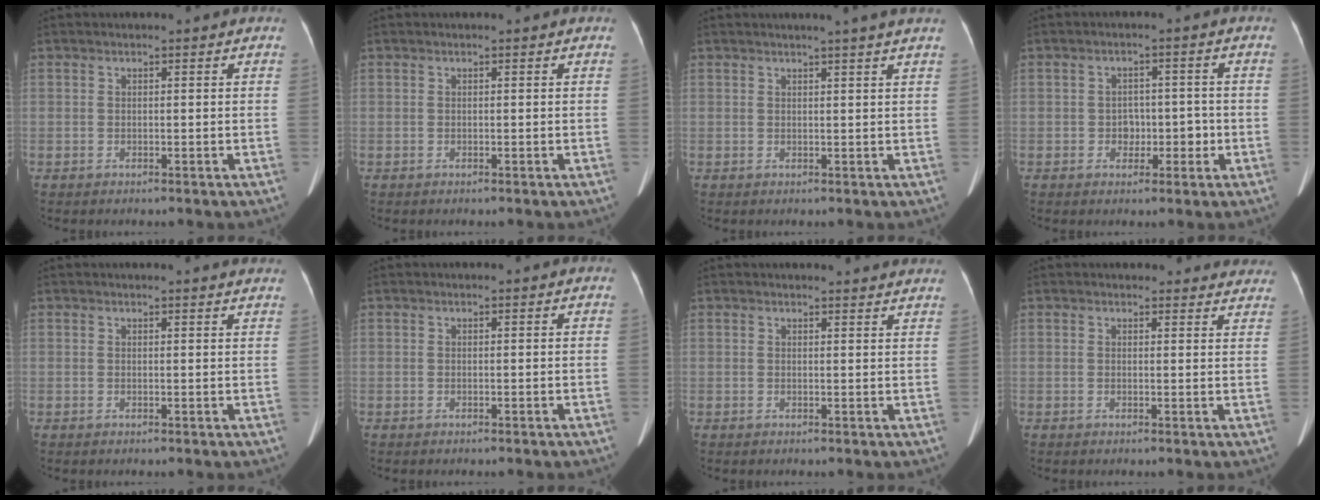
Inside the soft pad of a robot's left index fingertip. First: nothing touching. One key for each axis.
{"total": 0.0}
{"total": 4.1, "fx": 3.5, "fy": -0.9, "fz": 2.0, "tx": -0.026, "ty": 0.006, "tz": 0.035}
{"total": 3.7, "fx": -1.0, "fy": 2.7, "fz": 2.3, "tx": -0.029, "ty": 0.015, "tz": -0.010}
{"total": 4.4, "fx": 4.2, "fy": 0.1, "fz": 1.2, "tx": -0.016, "ty": 0.004, "tz": 0.033}
{"total": 0.0}
{"total": 5.6, "fx": 5.5, "fy": 0.4, "fz": 1.1, "tx": -0.009, "ty": 0.001, "tz": 0.043}
{"total": 10.3, "fx": 9.8, "fy": 3.1, "fz": 1.3, "tx": 0.024, "ty": -0.003, "tz": 0.080}